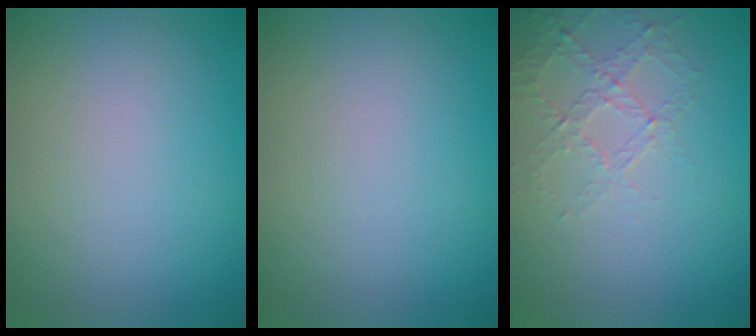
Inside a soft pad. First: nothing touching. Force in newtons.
{"total": 0.0}
{"total": 1.6, "press": 1.1, "slide": 1.2}